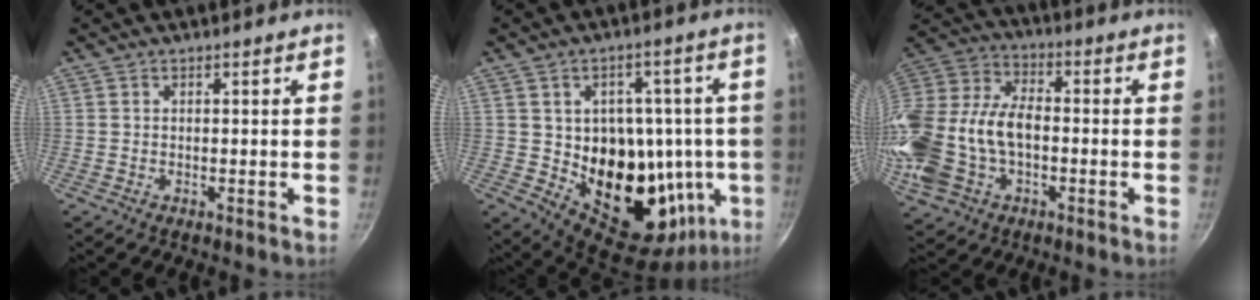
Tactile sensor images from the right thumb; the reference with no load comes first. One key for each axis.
{"total": 22.5, "fx": -1.4, "fy": 15.9, "fz": 15.9, "tx": -0.167, "ty": -0.004, "tz": -0.001}
{"total": 22.8, "fx": -3.6, "fy": 15.2, "fz": 16.7, "tx": -0.361, "ty": 0.039, "tz": -0.069}